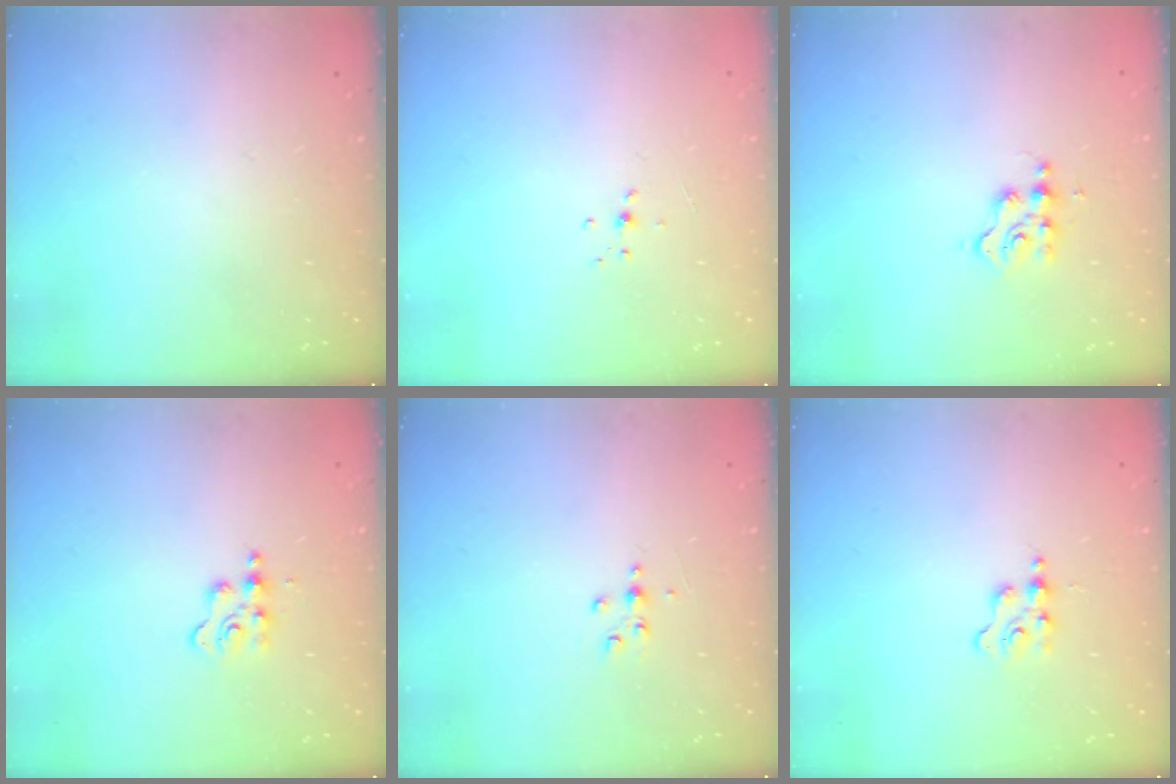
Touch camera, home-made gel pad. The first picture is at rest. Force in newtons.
{"total": 4.6, "press": 4.5, "slide": 0.8}
{"total": 2.7, "press": 2.7, "slide": 0.4}
{"total": 3.2, "press": 3.2, "slide": 0.5}
{"total": 4.4, "press": 4.4, "slide": 0.7}
{"total": 1.3, "press": 1.3, "slide": 0.2}